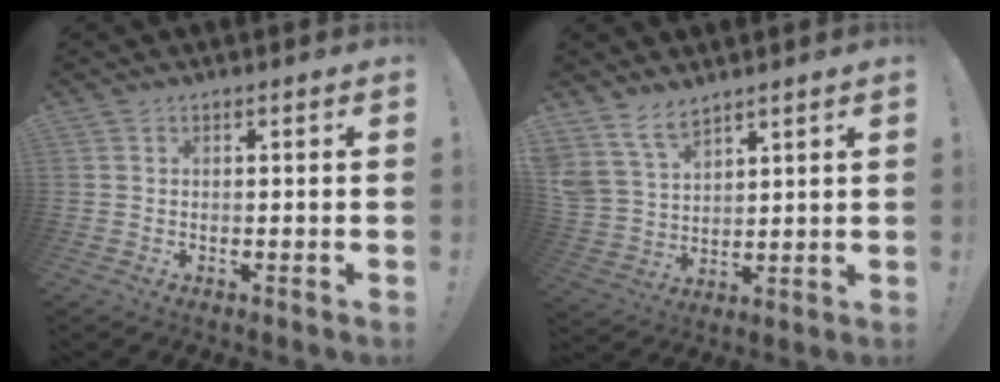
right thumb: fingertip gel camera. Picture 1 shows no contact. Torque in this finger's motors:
{"motor_torque": [0.24, 0.29, 0.22, 0.11, 0.28]}